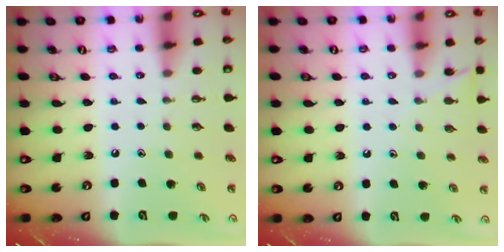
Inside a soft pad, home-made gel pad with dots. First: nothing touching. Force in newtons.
{"total": 5.7, "press": 5.7, "slide": 0.5}